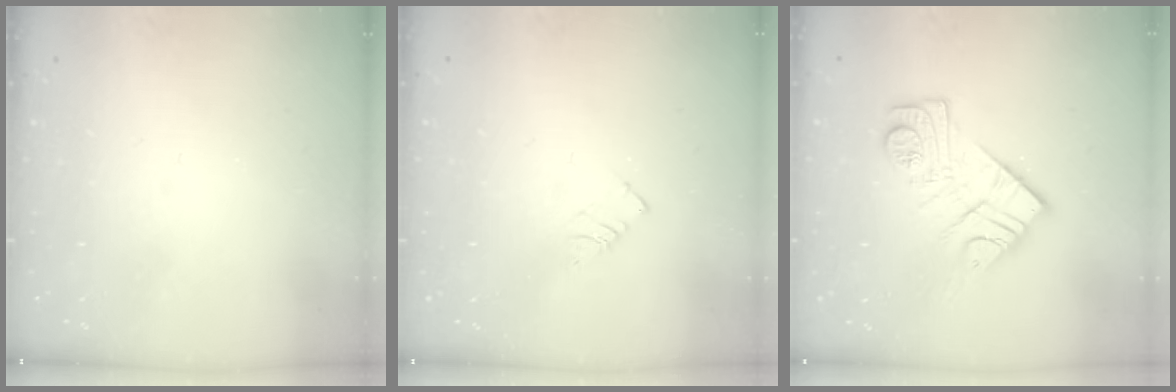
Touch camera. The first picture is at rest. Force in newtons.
{"total": 2.6, "press": 2.6, "slide": 0.3}
{"total": 14.0, "press": 14.0, "slide": 0.9}